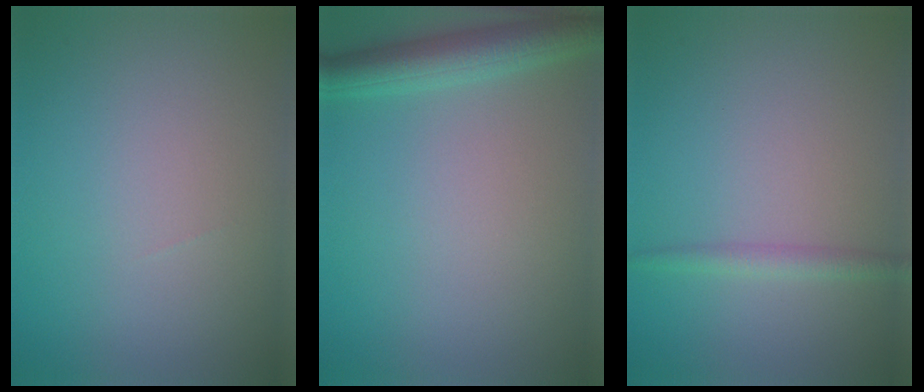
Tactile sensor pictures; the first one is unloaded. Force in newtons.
{"total": 3.9, "press": 3.9, "slide": 0.1}
{"total": 1.6, "press": 1.6, "slide": 0.1}